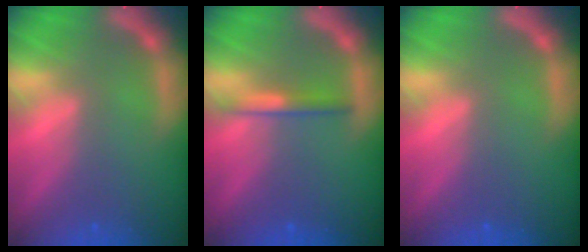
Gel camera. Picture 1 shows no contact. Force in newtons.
{"total": 2.0}
{"total": 0.0}